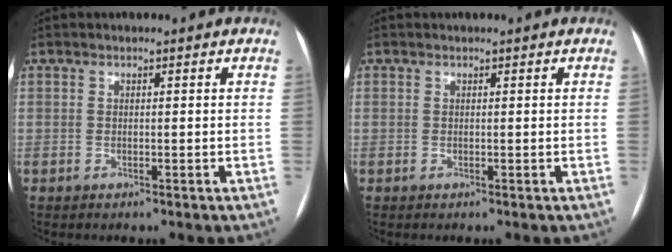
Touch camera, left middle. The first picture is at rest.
{"total": 0.0}